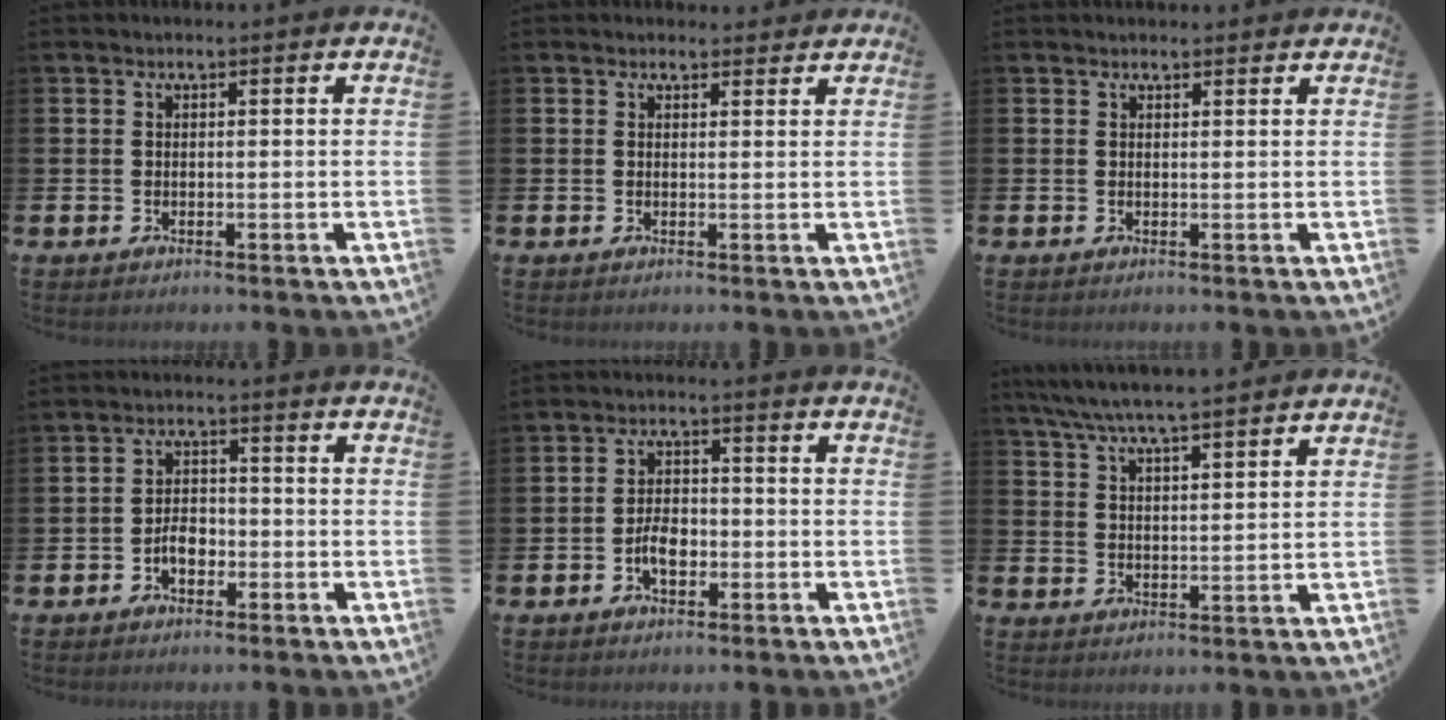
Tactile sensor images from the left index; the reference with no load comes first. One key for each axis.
{"total": 1.4, "fx": 1.3, "fy": 0.6, "fz": 0.0, "tx": 0.020, "ty": -0.005, "tz": 0.019}
{"total": 0.9, "fx": 0.9, "fy": 0.2, "fz": 0.1, "tx": 0.006, "ty": -0.002, "tz": 0.015}
{"total": 3.2, "fx": -1.4, "fy": 2.0, "fz": 2.0, "tx": -0.033, "ty": 0.003, "tz": -0.031}
{"total": 3.9, "fx": -1.4, "fy": 2.3, "fz": 2.8, "tx": -0.044, "ty": 0.003, "tz": -0.027}
{"total": 6.6, "fx": 6.3, "fy": 0.1, "fz": 2.2, "tx": -0.066, "ty": -0.028, "tz": 0.113}